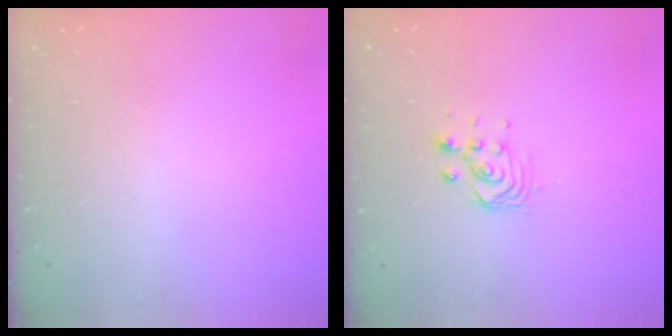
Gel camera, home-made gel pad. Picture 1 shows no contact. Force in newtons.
{"total": 2.9, "press": 2.8, "slide": 0.8}